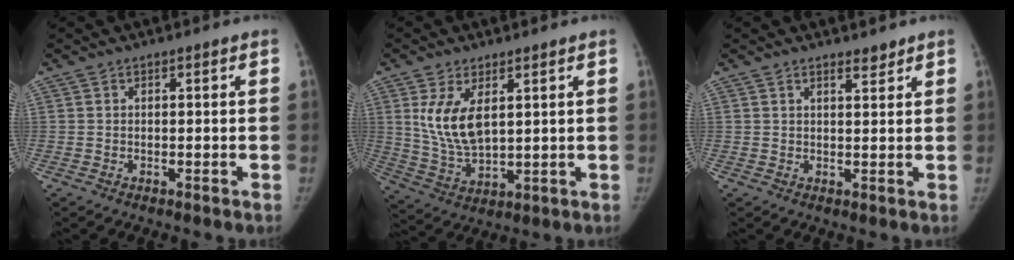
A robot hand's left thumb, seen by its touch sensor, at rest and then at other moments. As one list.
[{"total": 9.9, "force": [3.2, 5.0, 7.9], "torque": [-0.147, -0.019, 0.075]}, {"total": 2.0, "force": [1.8, 0.6, 0.8], "torque": [-0.005, -0.014, 0.027]}]